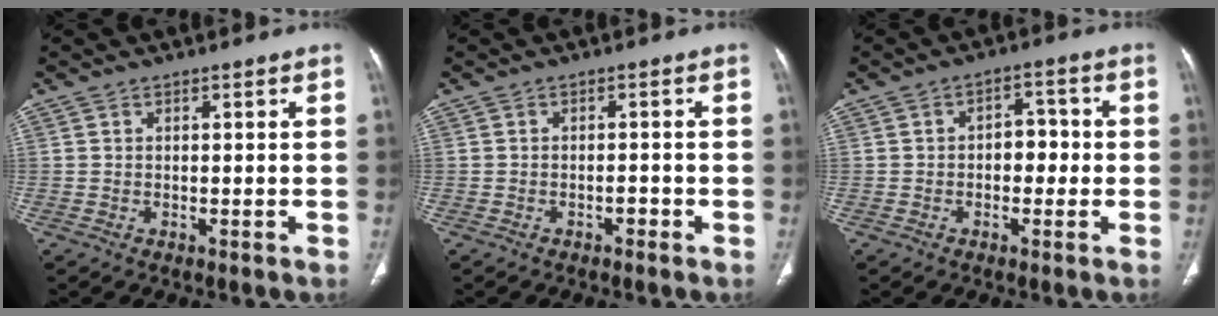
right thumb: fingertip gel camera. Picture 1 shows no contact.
{"total": 1.2, "force": [-0.8, 0.6, 0.7], "torque": [-0.006, 0.006, -0.014]}
{"total": 4.9, "force": [-0.5, 3.4, 3.4], "torque": [-0.022, 0.019, -0.015]}